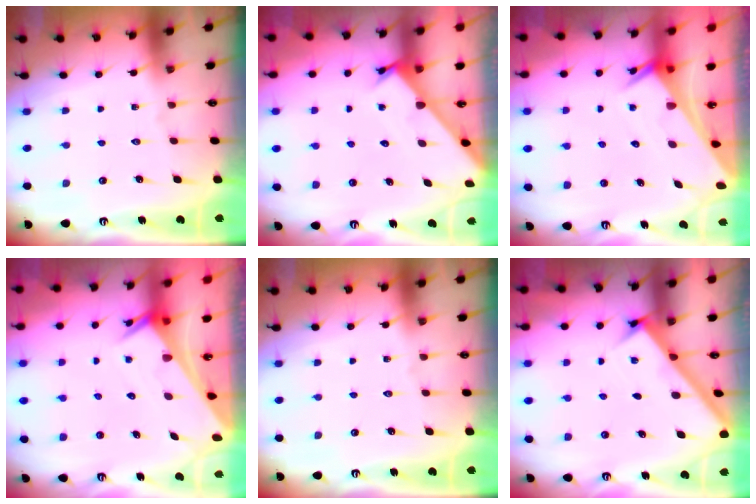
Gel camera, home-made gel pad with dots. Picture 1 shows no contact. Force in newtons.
{"total": 2.4, "press": 2.4, "slide": 0.3}
{"total": 2.7, "press": 2.7, "slide": 0.1}
{"total": 2.7, "press": 2.7, "slide": 0.1}
{"total": 0.0}
{"total": 2.6, "press": 2.6, "slide": 0.3}